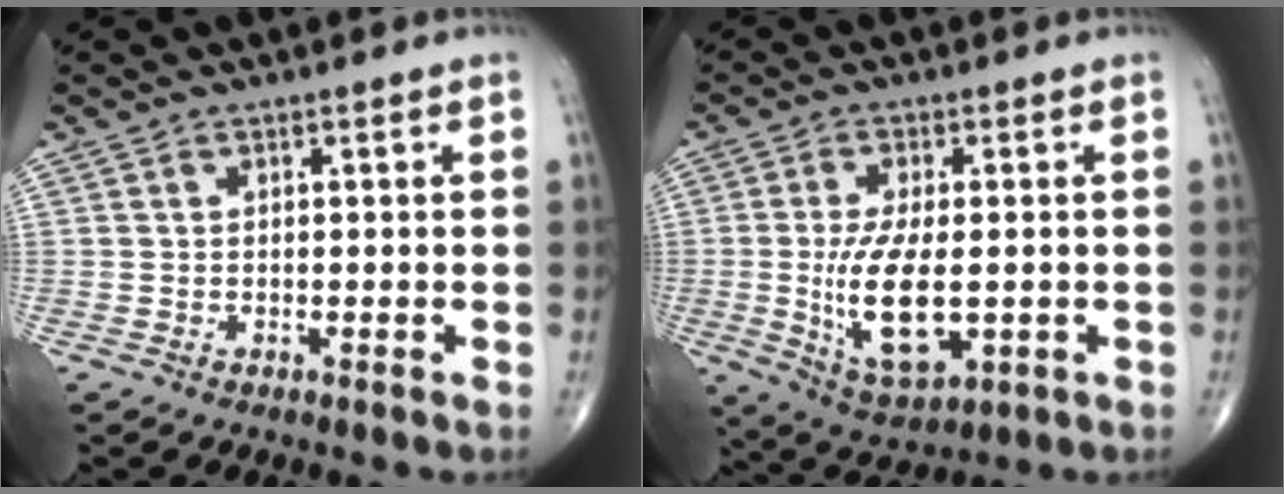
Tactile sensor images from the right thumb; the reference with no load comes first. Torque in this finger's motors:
{"motor_torque": [1.22, 1.06, 1.40, 0.13, 0.46]}